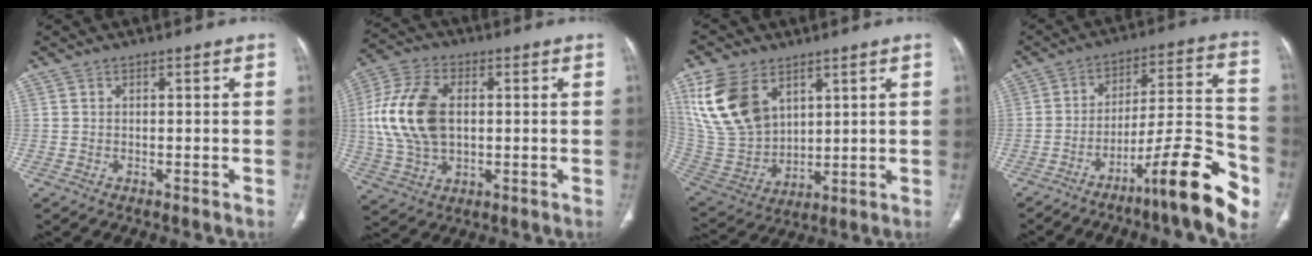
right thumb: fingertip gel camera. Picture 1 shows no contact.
{"total": 15.0, "force": [1.3, 9.4, 11.6], "torque": [-0.240, 0.010, 0.025]}
{"total": 17.2, "force": [7.4, 11.8, 10.1], "torque": [-0.186, -0.024, 0.167]}
{"total": 19.9, "force": [-10.1, 3.9, 16.7], "torque": [-0.232, 0.075, -0.150]}